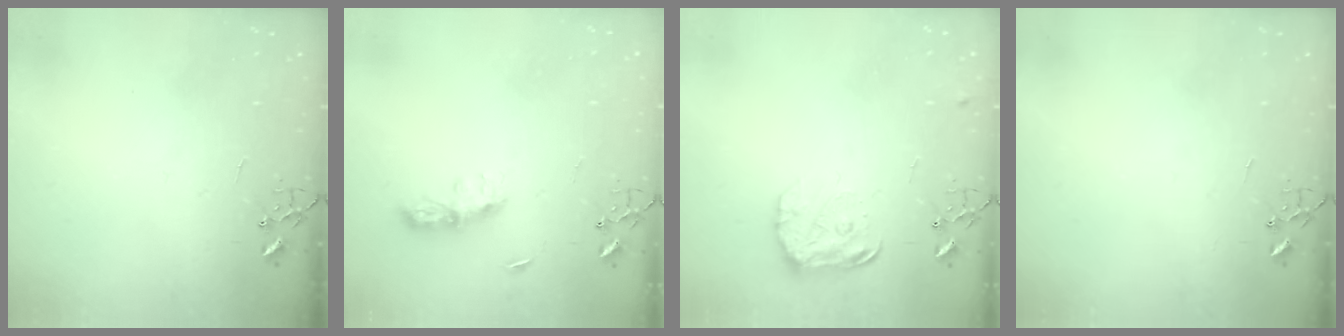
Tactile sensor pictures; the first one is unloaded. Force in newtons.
{"total": 7.4, "press": 7.4, "slide": 0.4}
{"total": 11.5, "press": 11.5, "slide": 0.6}
{"total": 0.0}